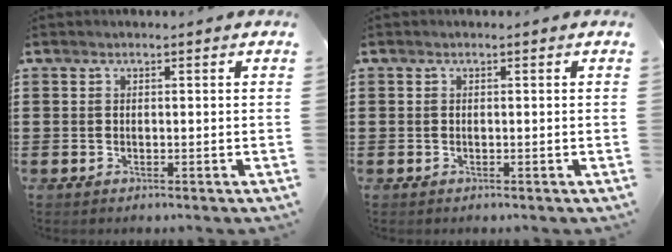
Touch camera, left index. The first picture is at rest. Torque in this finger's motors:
{"motor_torque": [0.00, 0.03, -0.02, 0.00]}